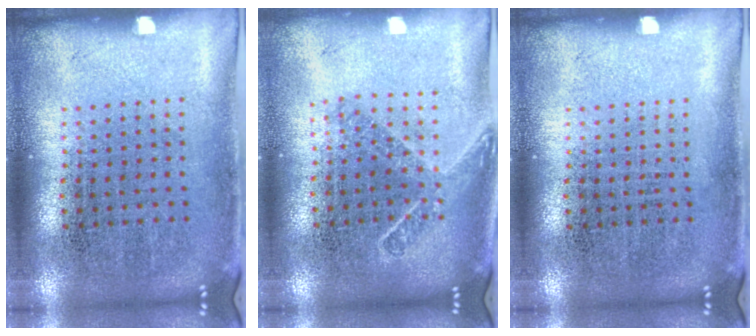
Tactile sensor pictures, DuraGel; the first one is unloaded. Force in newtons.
{"total": 1.6, "press": 1.2, "slide": 1.0}
{"total": 0.0}